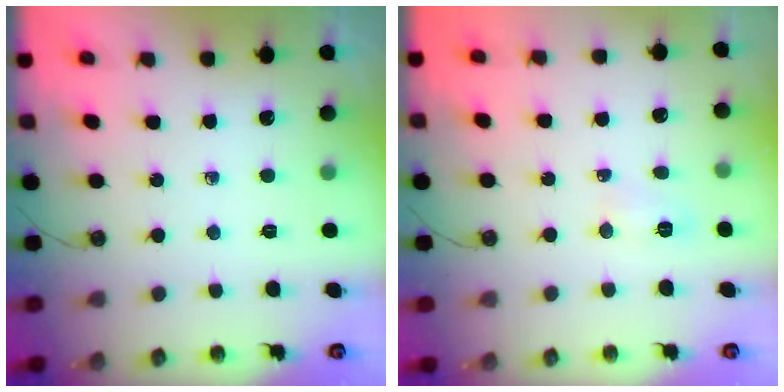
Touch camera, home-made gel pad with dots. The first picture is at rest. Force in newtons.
{"total": 5.3, "press": 5.2, "slide": 0.7}